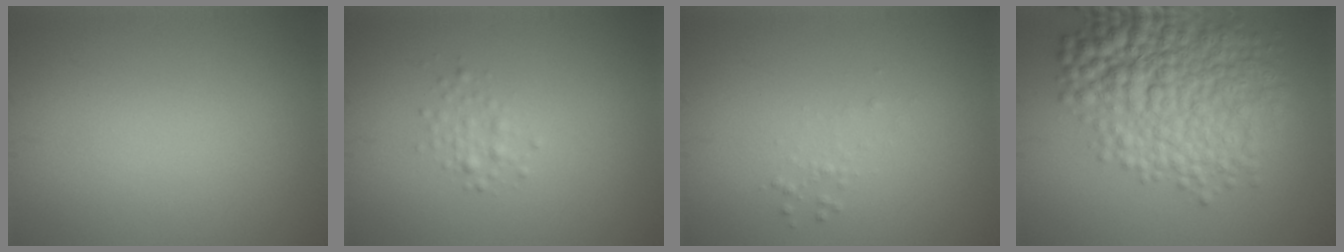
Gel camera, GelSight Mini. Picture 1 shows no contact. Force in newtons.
{"total": 1.3, "press": 1.3, "slide": 0.0}
{"total": 0.7, "press": 0.7, "slide": 0.1}
{"total": 9.7, "press": 9.7, "slide": 0.1}